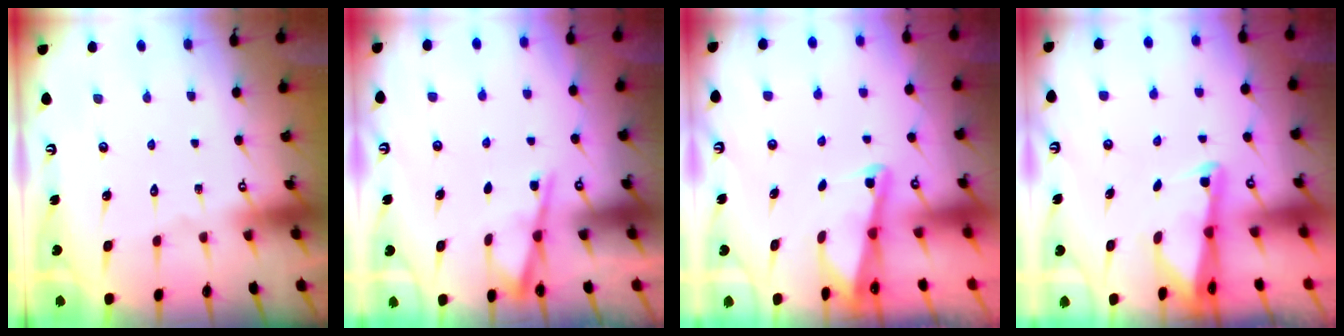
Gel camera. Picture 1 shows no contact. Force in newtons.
{"total": 2.7, "press": 2.7, "slide": 0.5}
{"total": 2.0, "press": 2.0, "slide": 0.2}
{"total": 1.8, "press": 1.7, "slide": 0.3}